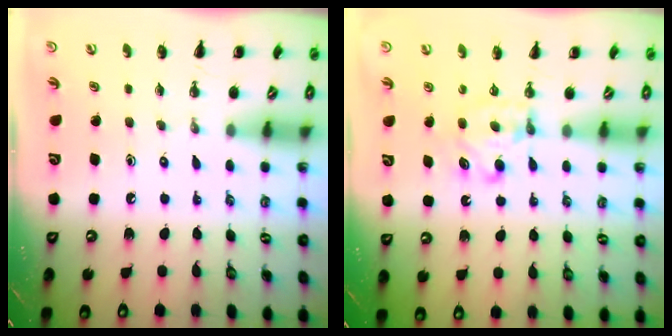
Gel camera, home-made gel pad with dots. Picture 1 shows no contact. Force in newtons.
{"total": 6.0, "press": 6.0, "slide": 0.7}